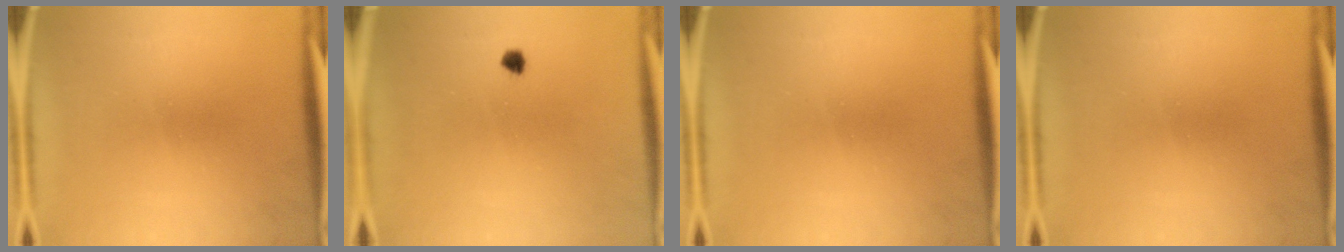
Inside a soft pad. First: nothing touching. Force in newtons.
{"total": 1.3}
{"total": 0.0}
{"total": 0.0}